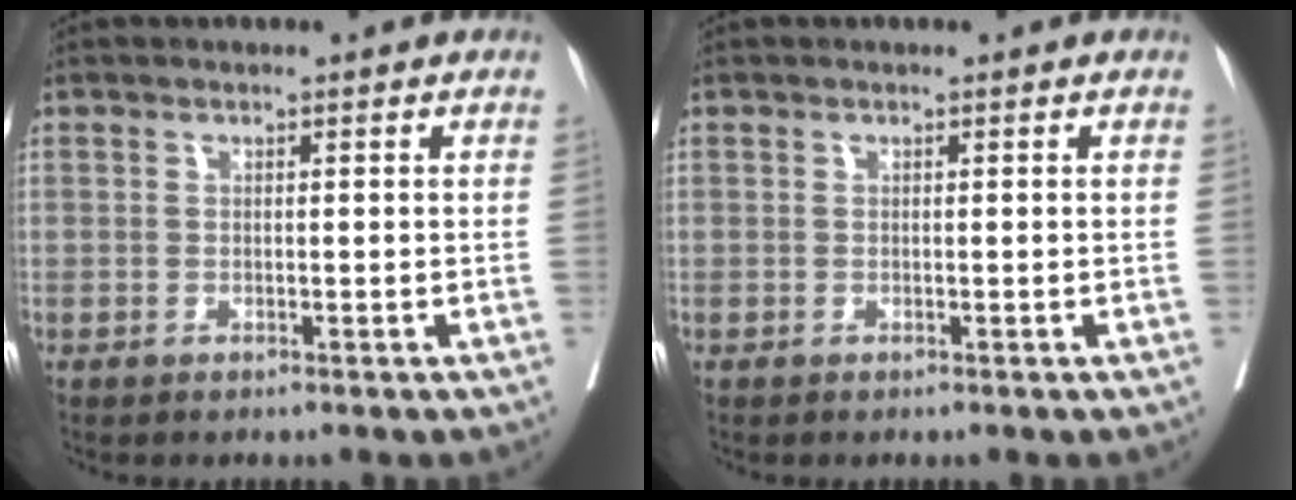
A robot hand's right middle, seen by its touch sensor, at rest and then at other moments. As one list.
[{"total": 0.0}]